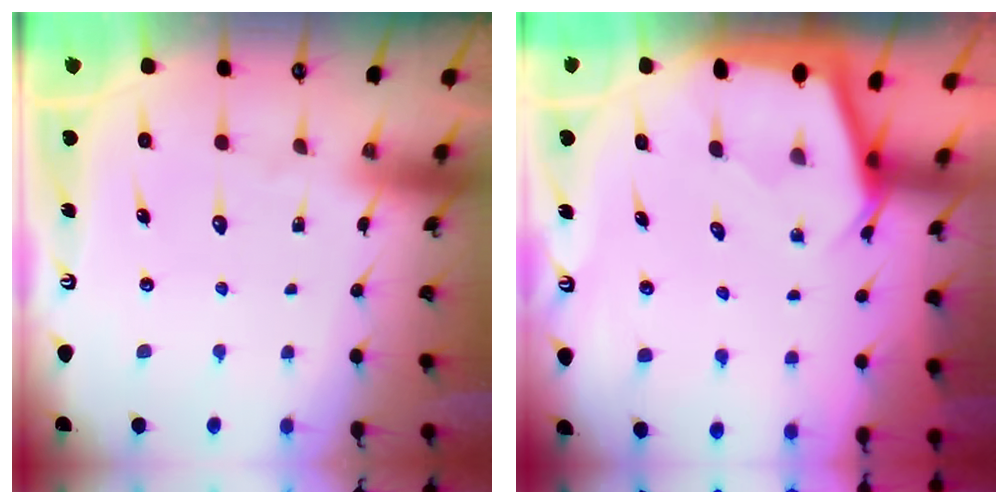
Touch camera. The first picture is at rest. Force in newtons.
{"total": 2.3, "press": 2.3, "slide": 0.2}